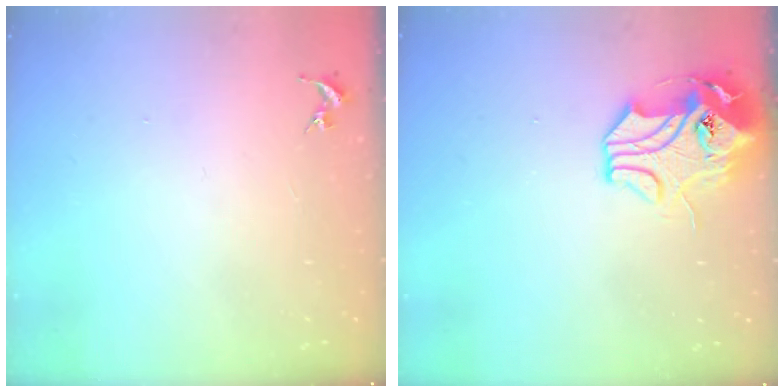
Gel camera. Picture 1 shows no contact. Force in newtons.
{"total": 10.6, "press": 10.5, "slide": 1.6}